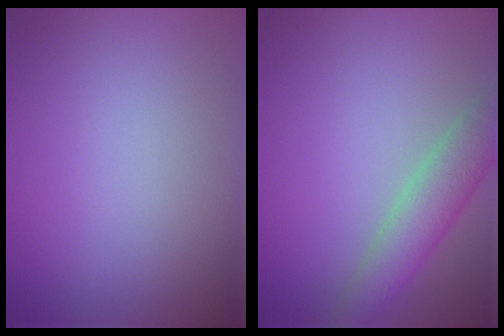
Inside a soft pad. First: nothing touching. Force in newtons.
{"total": 4.1, "press": 4.1, "slide": 0.4}